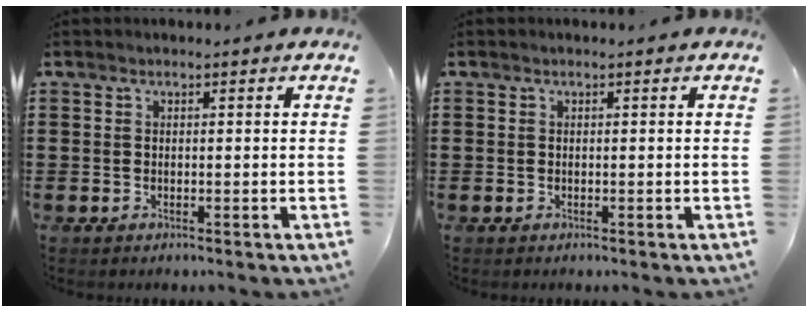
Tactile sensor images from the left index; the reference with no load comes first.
{"total": 0.0}